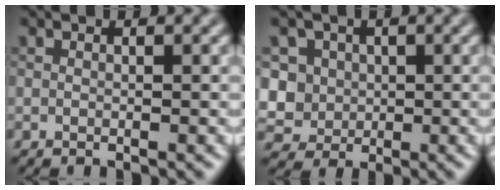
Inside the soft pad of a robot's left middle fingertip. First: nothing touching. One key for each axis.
{"total": 6.6, "fx": 0.9, "fy": 6.0, "fz": 2.6, "tx": -0.059, "ty": 0.028, "tz": 0.001}